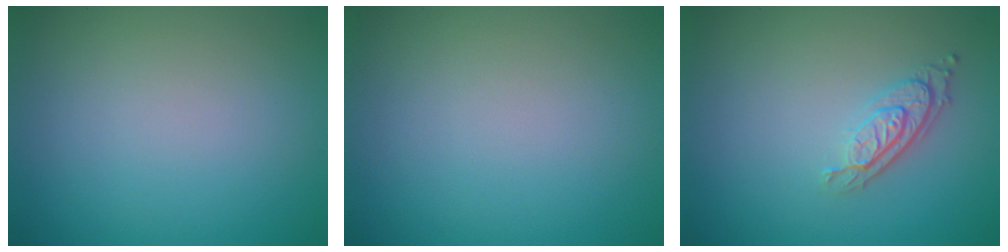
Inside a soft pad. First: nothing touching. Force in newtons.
{"total": 0.0}
{"total": 2.9, "press": 2.0, "slide": 2.0}